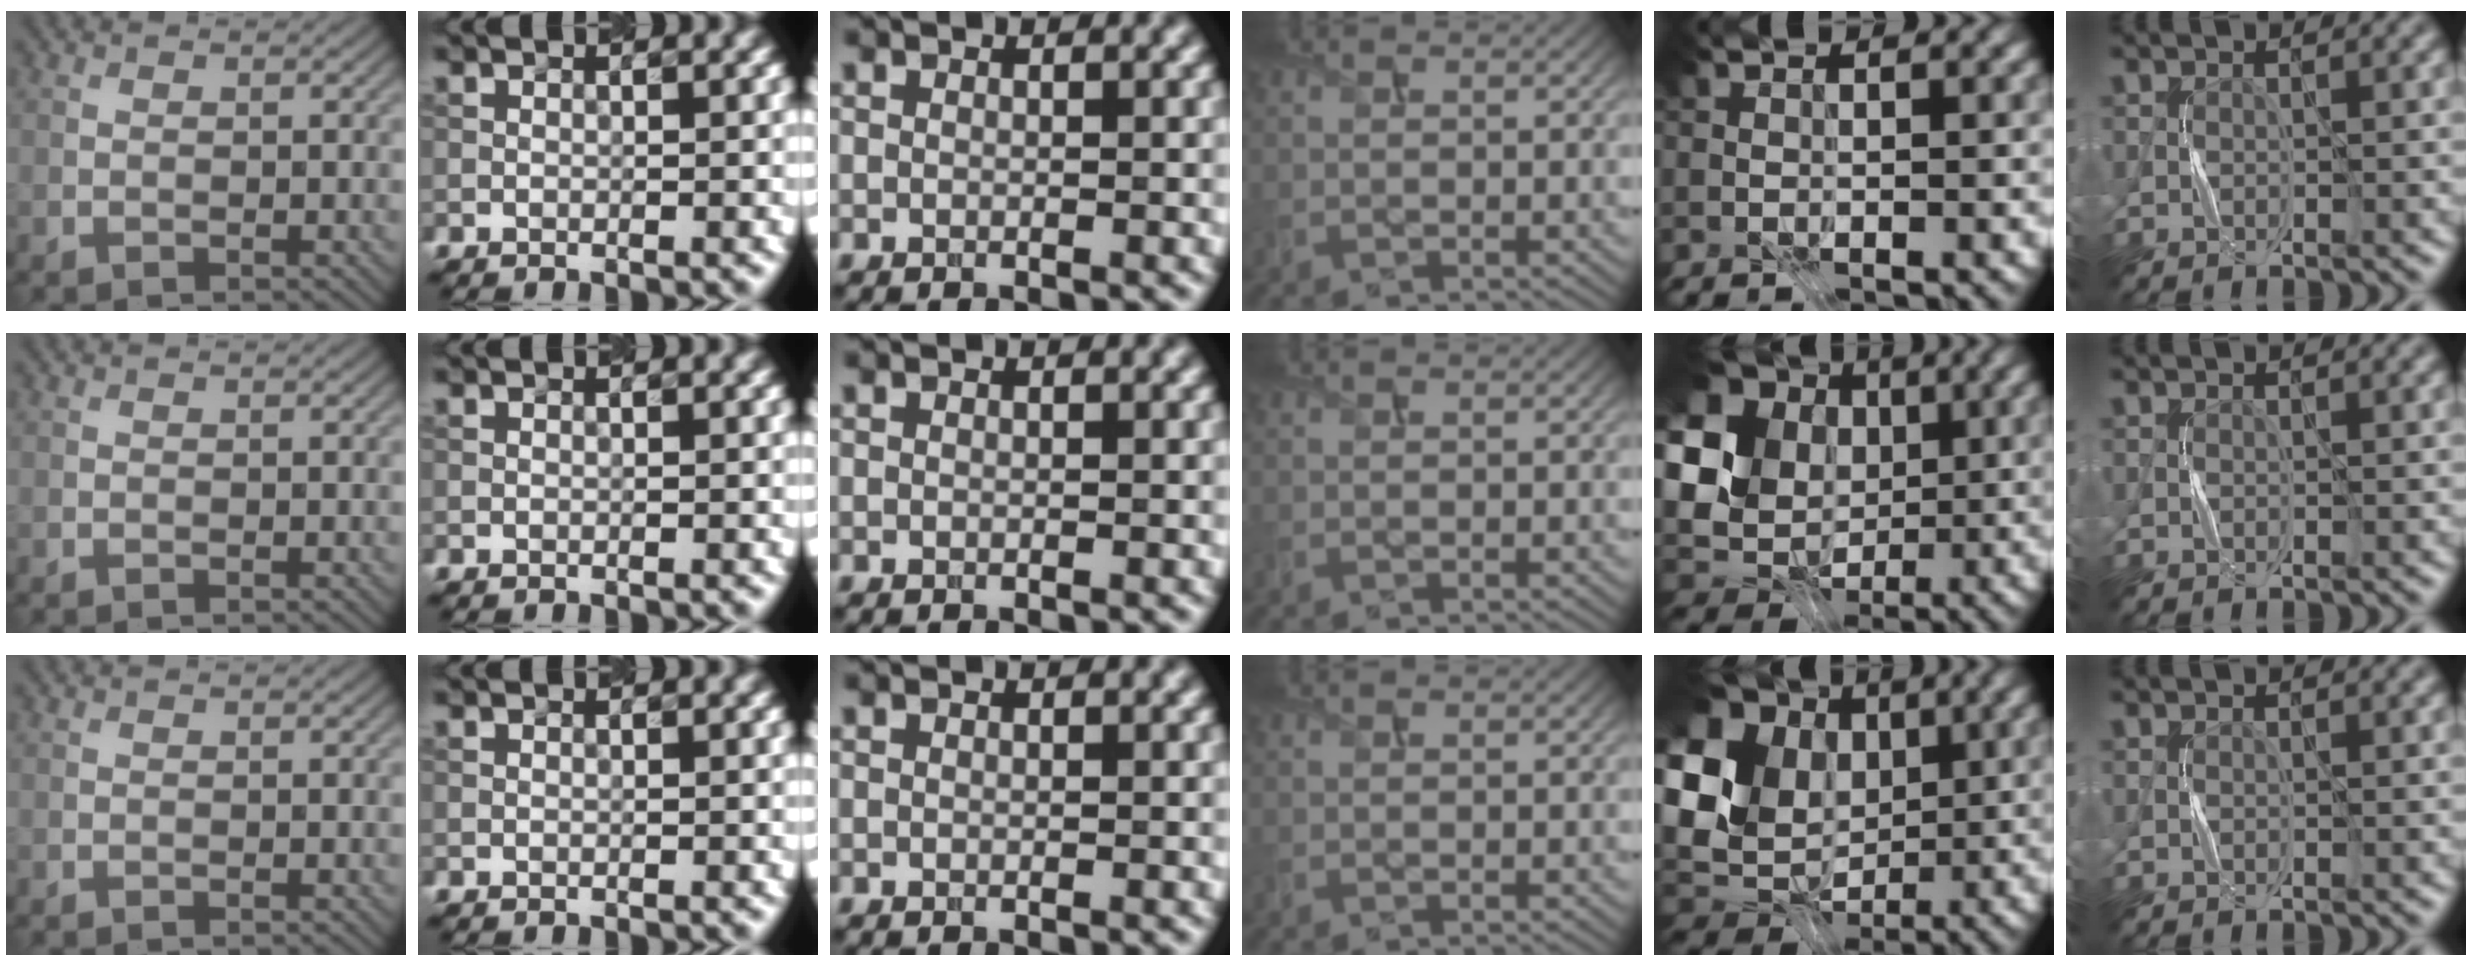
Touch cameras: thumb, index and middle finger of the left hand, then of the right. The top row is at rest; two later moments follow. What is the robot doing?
{"motion": "press", "object": "calculator"}